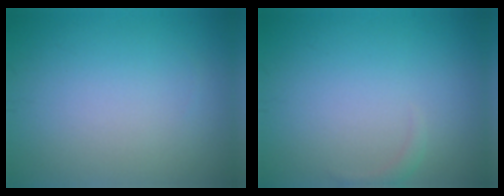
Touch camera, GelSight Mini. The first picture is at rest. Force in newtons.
{"total": 0.8, "press": 0.8, "slide": 0.1}